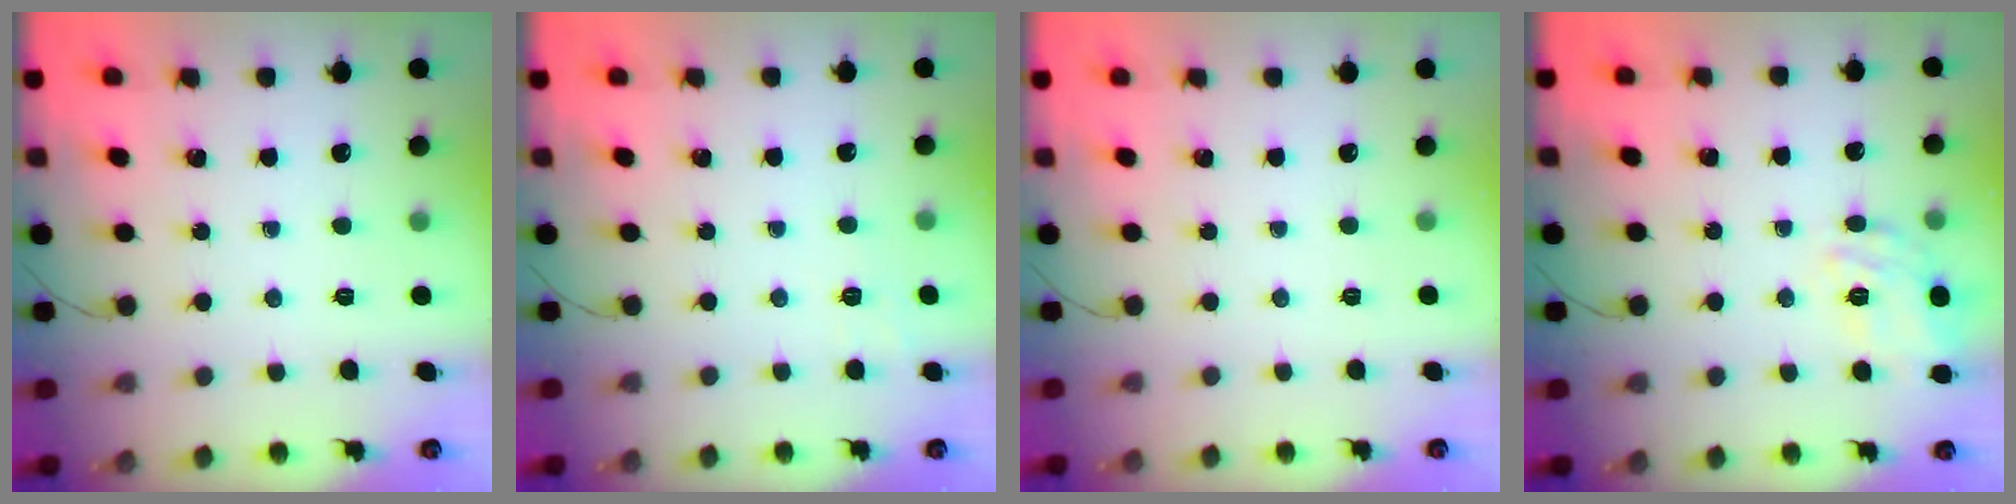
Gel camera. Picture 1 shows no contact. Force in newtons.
{"total": 1.5, "press": 0.4, "slide": 1.4}
{"total": 2.4, "press": 2.3, "slide": 0.5}
{"total": 10.1, "press": 10.0, "slide": 1.2}